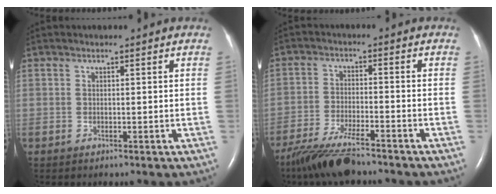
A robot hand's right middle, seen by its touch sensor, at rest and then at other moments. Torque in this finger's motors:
{"motor_torque": [0.77, -0.88, 0.02, 0.05]}